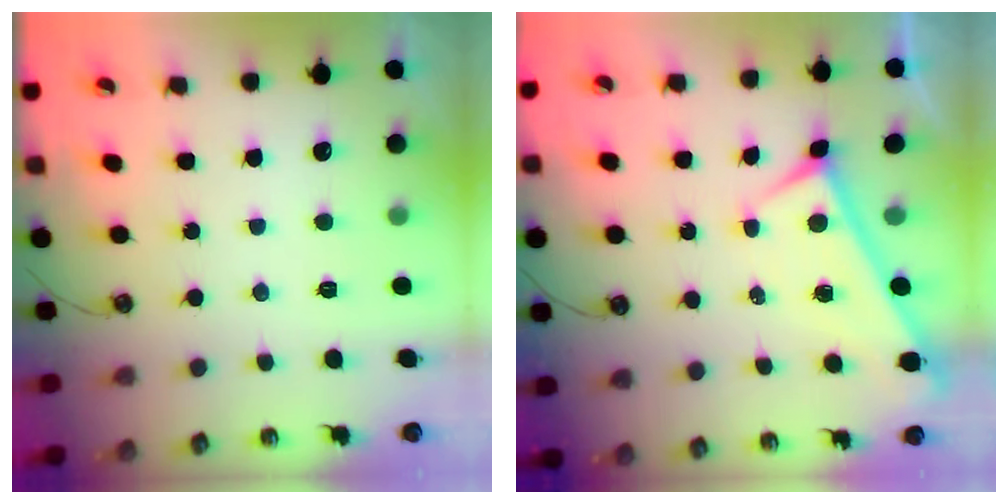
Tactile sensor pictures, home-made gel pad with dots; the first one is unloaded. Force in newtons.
{"total": 0.0}